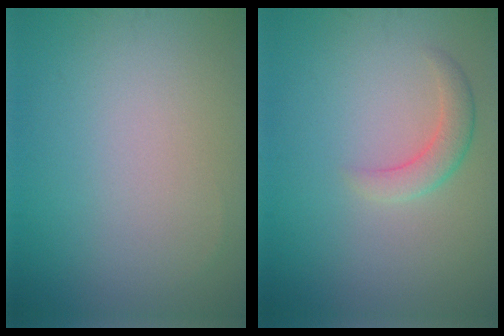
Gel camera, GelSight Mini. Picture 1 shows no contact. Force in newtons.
{"total": 2.2, "press": 2.1, "slide": 0.1}